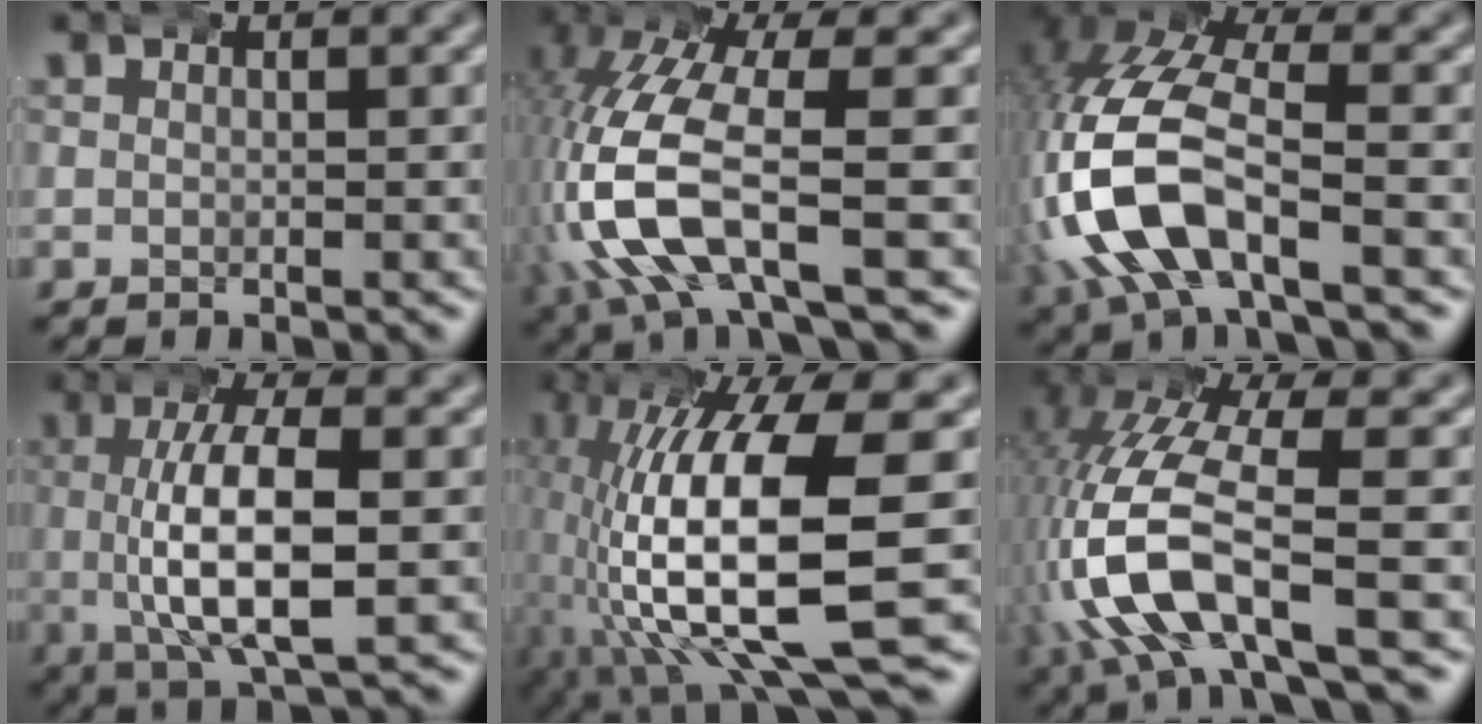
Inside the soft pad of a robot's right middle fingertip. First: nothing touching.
{"total": 8.9, "force": [-0.9, 4.1, 7.9], "torque": [-0.215, -0.021, -0.002]}
{"total": 9.2, "force": [-0.8, 5.1, 7.6], "torque": [-0.209, -0.018, -0.005]}
{"total": 7.8, "force": [-0.8, 2.7, 7.2], "torque": [-0.140, -0.001, -0.013]}
{"total": 14.6, "force": [-1.4, 6.4, 13.1], "torque": [-0.261, -0.025, 0.001]}
{"total": 9.1, "force": [-1.6, 4.4, 7.9], "torque": [-0.209, -0.022, -0.018]}